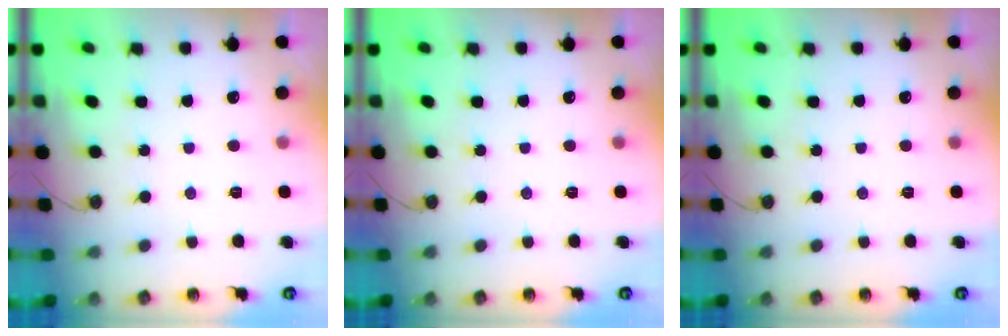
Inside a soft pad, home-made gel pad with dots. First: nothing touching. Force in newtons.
{"total": 0.0}
{"total": 0.0}